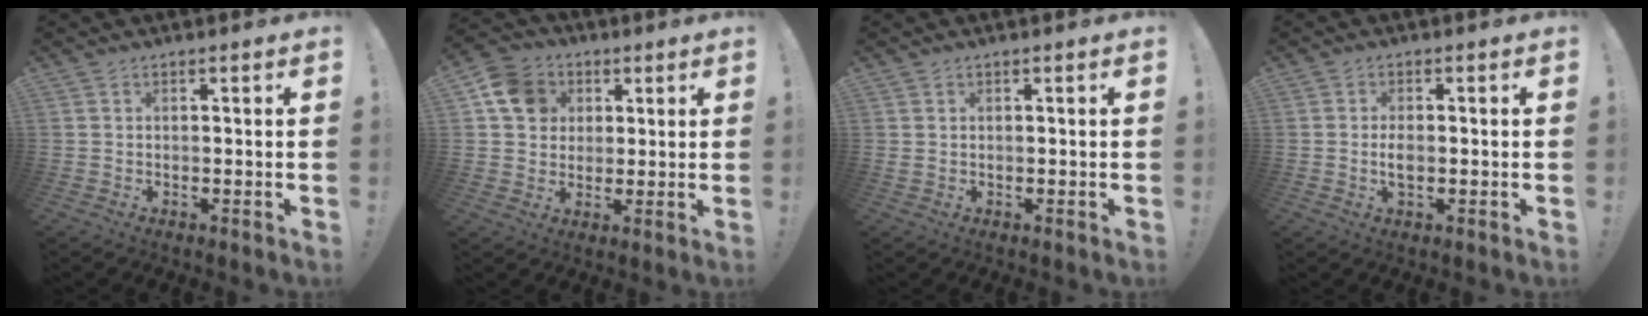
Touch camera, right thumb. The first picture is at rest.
{"total": 11.2, "force": [3.5, 9.8, 4.3], "torque": [-0.060, -0.004, 0.073]}
{"total": 0.6, "force": [0.4, 0.2, 0.4], "torque": [-0.002, -0.001, 0.006]}
{"total": 2.9, "force": [-0.5, 1.5, 2.5], "torque": [-0.051, 0.001, -0.011]}